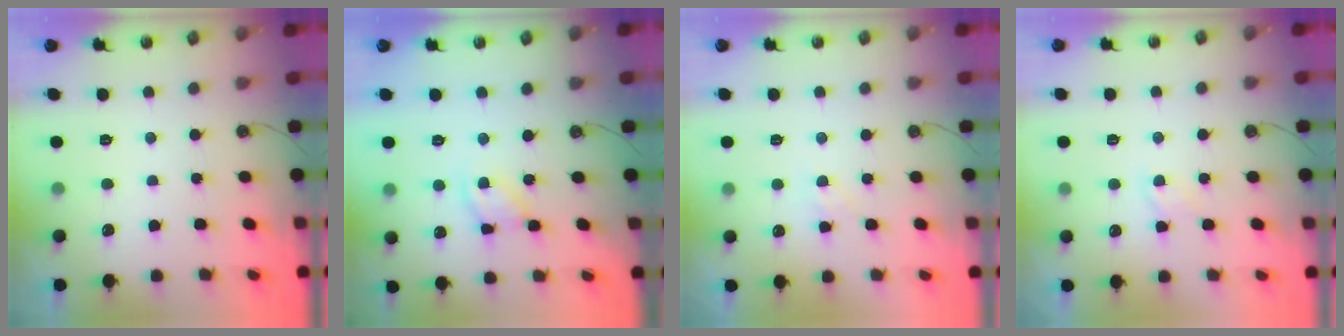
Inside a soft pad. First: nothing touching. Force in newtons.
{"total": 8.1, "press": 8.1, "slide": 0.4}
{"total": 5.4, "press": 5.4, "slide": 0.7}
{"total": 4.0, "press": 3.9, "slide": 0.5}